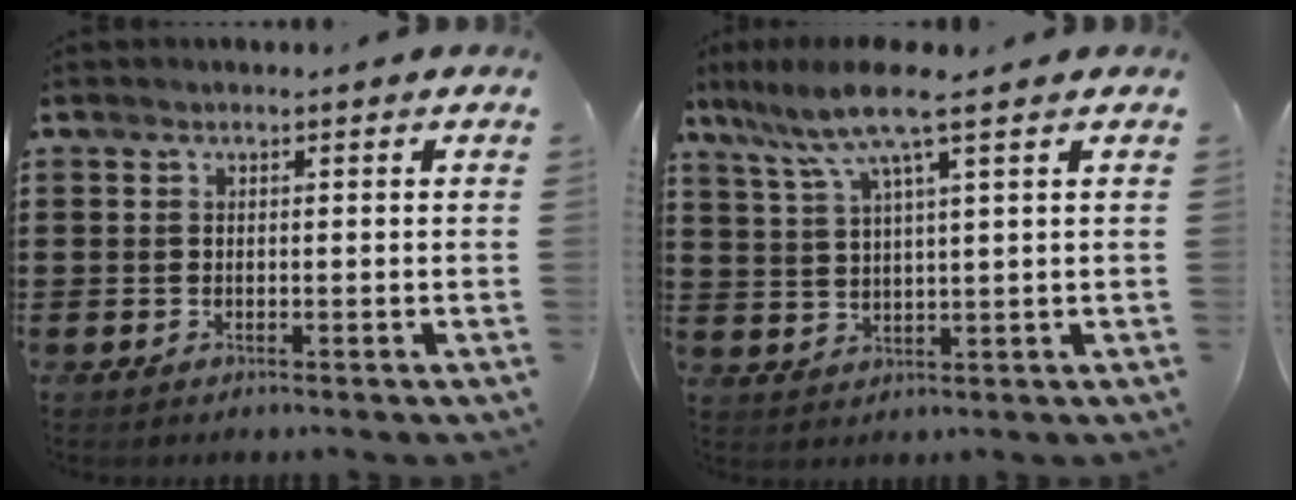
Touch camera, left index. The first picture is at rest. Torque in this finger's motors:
{"motor_torque": [1.54, -0.60, 0.68, 0.21]}